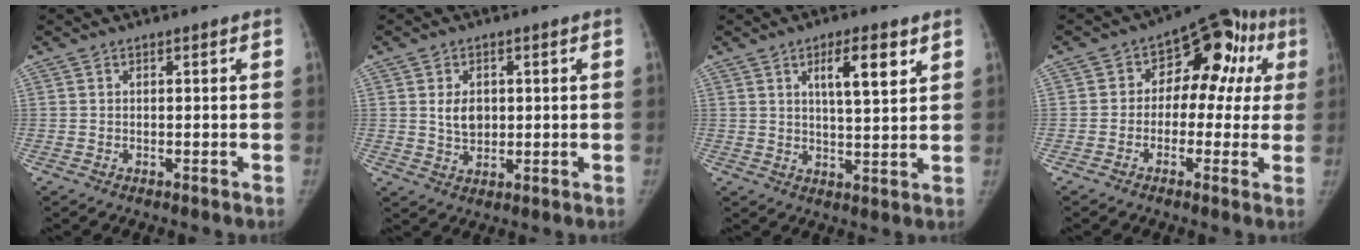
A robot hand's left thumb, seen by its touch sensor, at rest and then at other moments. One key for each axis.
{"total": 4.8, "fx": 0.8, "fy": 3.5, "fz": 3.2, "tx": -0.036, "ty": -0.006, "tz": 0.020}
{"total": 7.9, "fx": 3.8, "fy": 2.3, "fz": 6.5, "tx": -0.093, "ty": -0.022, "tz": 0.060}
{"total": 14.1, "fx": 1.9, "fy": 9.8, "fz": 9.9, "tx": -0.061, "ty": 0.049, "tz": 0.012}